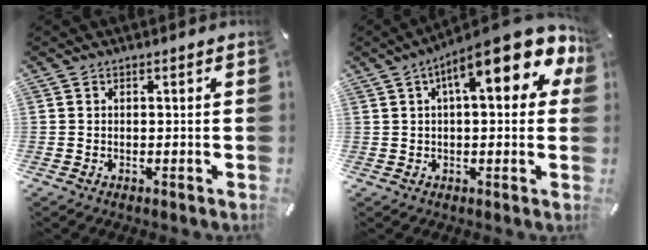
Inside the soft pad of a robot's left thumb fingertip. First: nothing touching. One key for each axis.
{"total": 15.7, "fx": 6.7, "fy": 5.3, "fz": 13.1, "tx": -0.197, "ty": -0.022, "tz": 0.104}